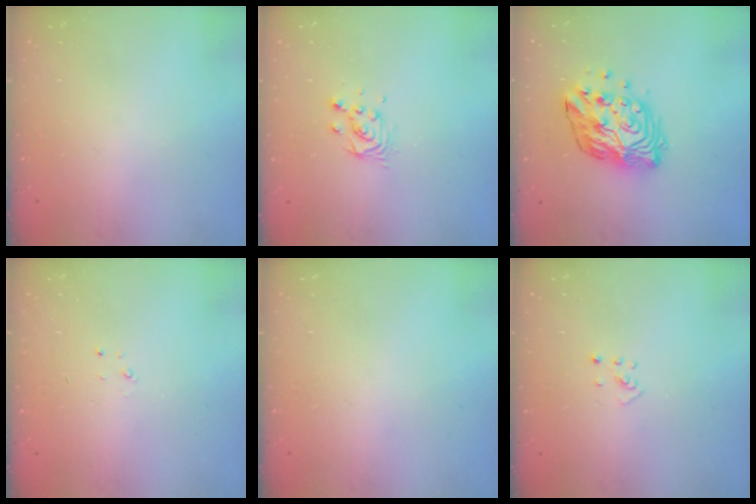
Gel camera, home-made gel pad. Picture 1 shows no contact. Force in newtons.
{"total": 4.1, "press": 4.1, "slide": 0.4}
{"total": 14.2, "press": 14.2, "slide": 1.3}
{"total": 1.5, "press": 1.5, "slide": 0.2}
{"total": 0.0}
{"total": 2.5, "press": 2.4, "slide": 0.5}